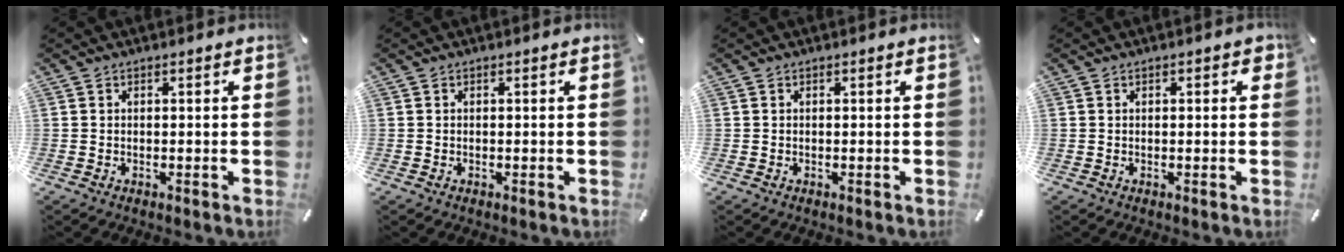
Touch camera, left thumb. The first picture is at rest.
{"total": 0.0}
{"total": 0.0}
{"total": 1.1, "force": [0.2, 0.7, 0.8], "torque": [-0.008, 0.002, 0.000]}